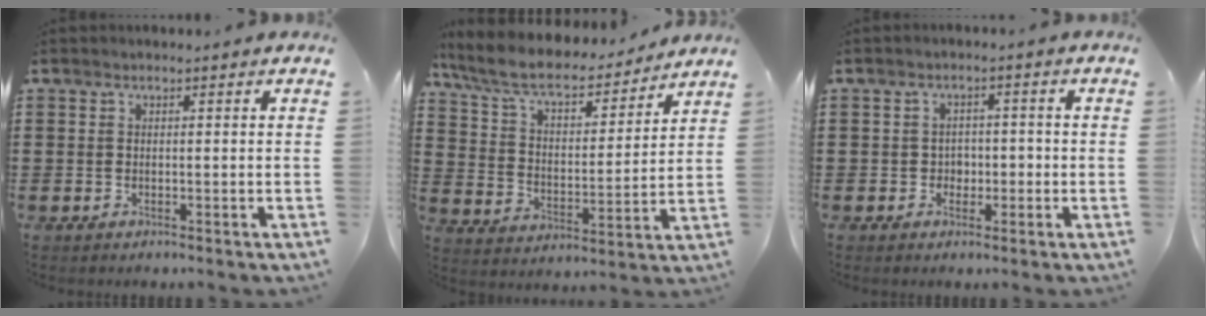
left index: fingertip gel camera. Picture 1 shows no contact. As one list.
[{"total": 8.1, "force": [6.8, 2.2, 4.0], "torque": [-0.105, -0.039, 0.114]}, {"total": 2.1, "force": [-0.5, 1.9, 0.9], "torque": [-0.025, 0.006, -0.015]}]